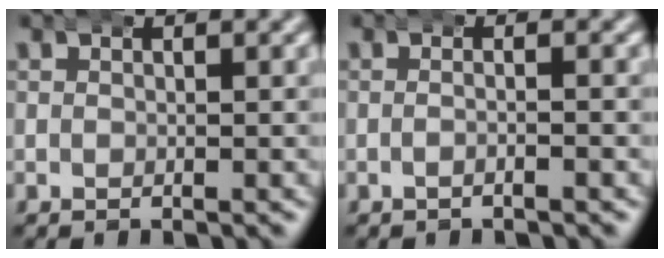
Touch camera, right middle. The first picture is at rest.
{"total": 1.2, "force": [-0.7, -0.1, 0.9], "torque": [-0.012, 0.003, -0.018]}